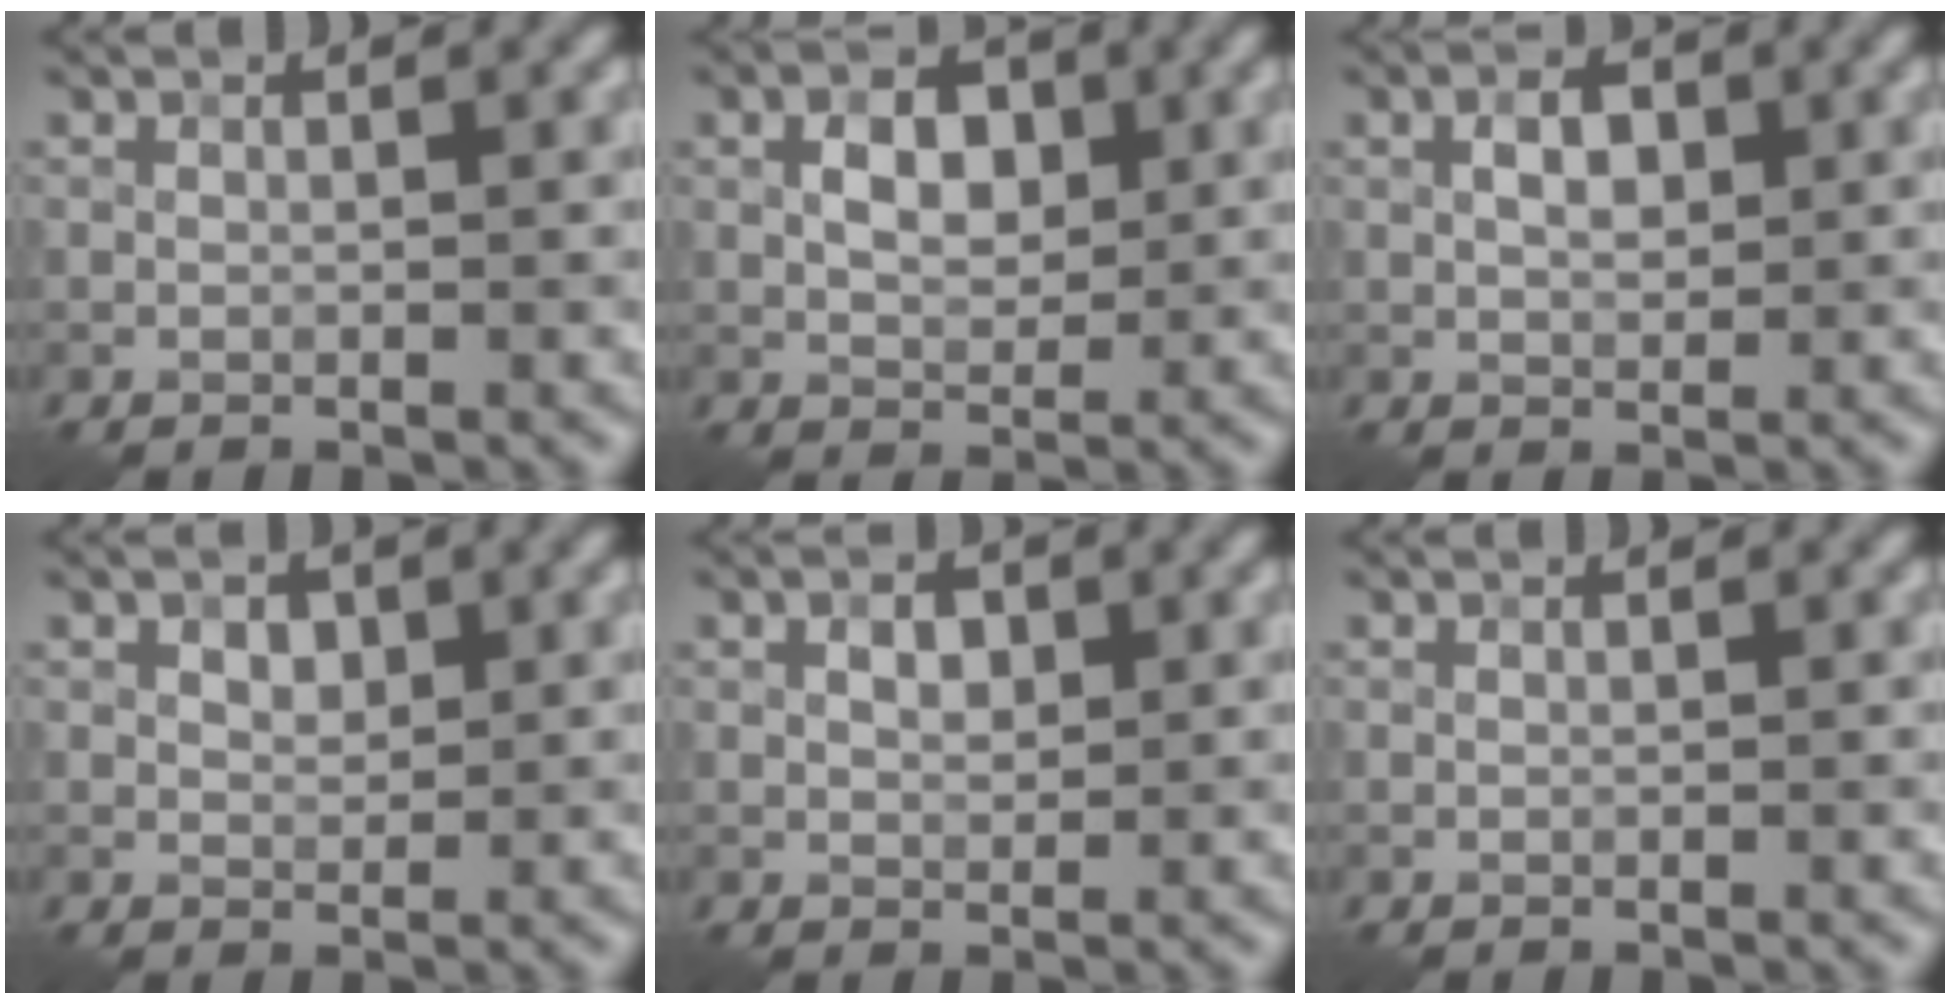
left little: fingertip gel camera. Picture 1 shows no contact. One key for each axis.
{"total": 3.6, "fx": 0.7, "fy": 2.3, "fz": 2.6, "tx": -0.046, "ty": 0.003, "tz": 0.011}
{"total": 2.4, "fx": 0.5, "fy": 1.4, "fz": 1.9, "tx": -0.032, "ty": 0.003, "tz": 0.006}
{"total": 1.7, "fx": 0.8, "fy": 1.1, "fz": 1.0, "tx": -0.015, "ty": 0.001, "tz": 0.013}
{"total": 1.7, "fx": 0.5, "fy": 1.2, "fz": 1.2, "tx": -0.019, "ty": 0.001, "tz": 0.007}
{"total": 0.0}